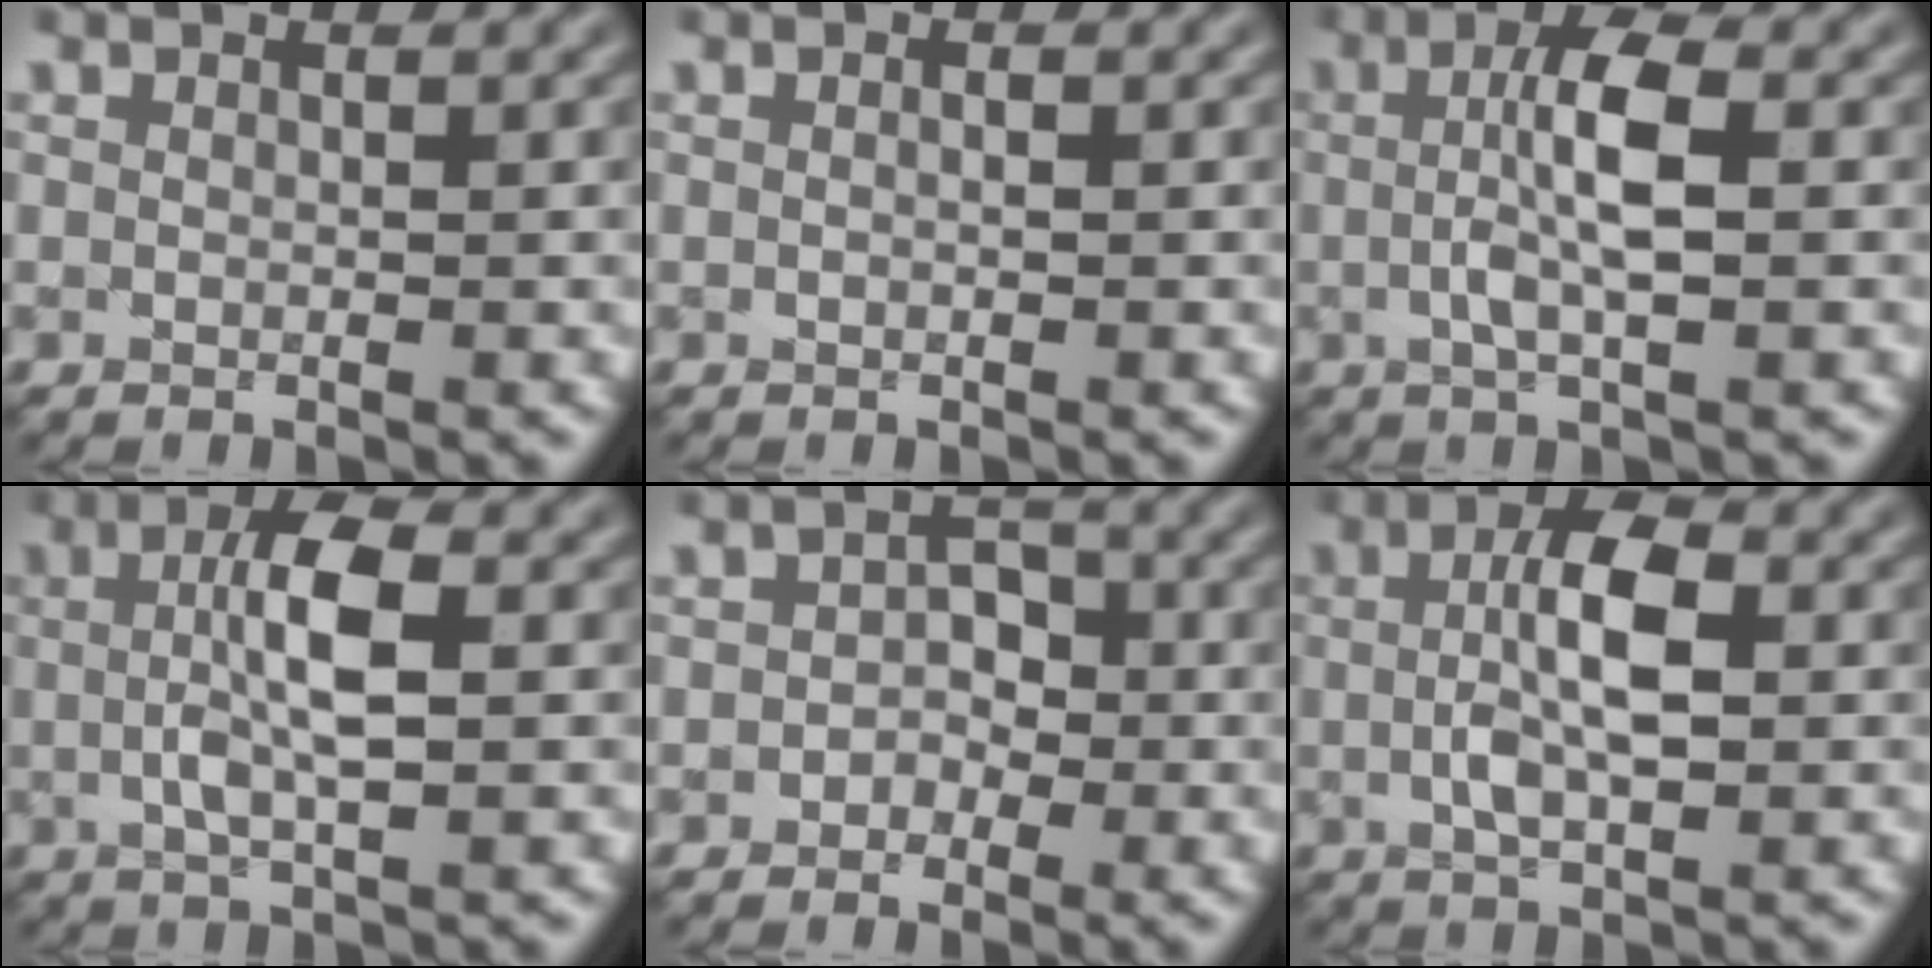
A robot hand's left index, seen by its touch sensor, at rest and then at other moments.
{"total": 0.5, "force": [0.0, 0.2, 0.5], "torque": [-0.012, -0.002, -0.002]}
{"total": 4.6, "force": [0.2, 1.1, 4.4], "torque": [-0.083, 0.007, 0.001]}
{"total": 5.1, "force": [0.3, 1.4, 4.9], "torque": [-0.090, 0.007, 0.004]}
{"total": 2.0, "force": [-0.6, 1.6, 1.0], "torque": [-0.005, 0.004, -0.015]}
{"total": 5.2, "force": [0.1, 2.0, 4.8], "torque": [-0.089, 0.005, 0.000]}